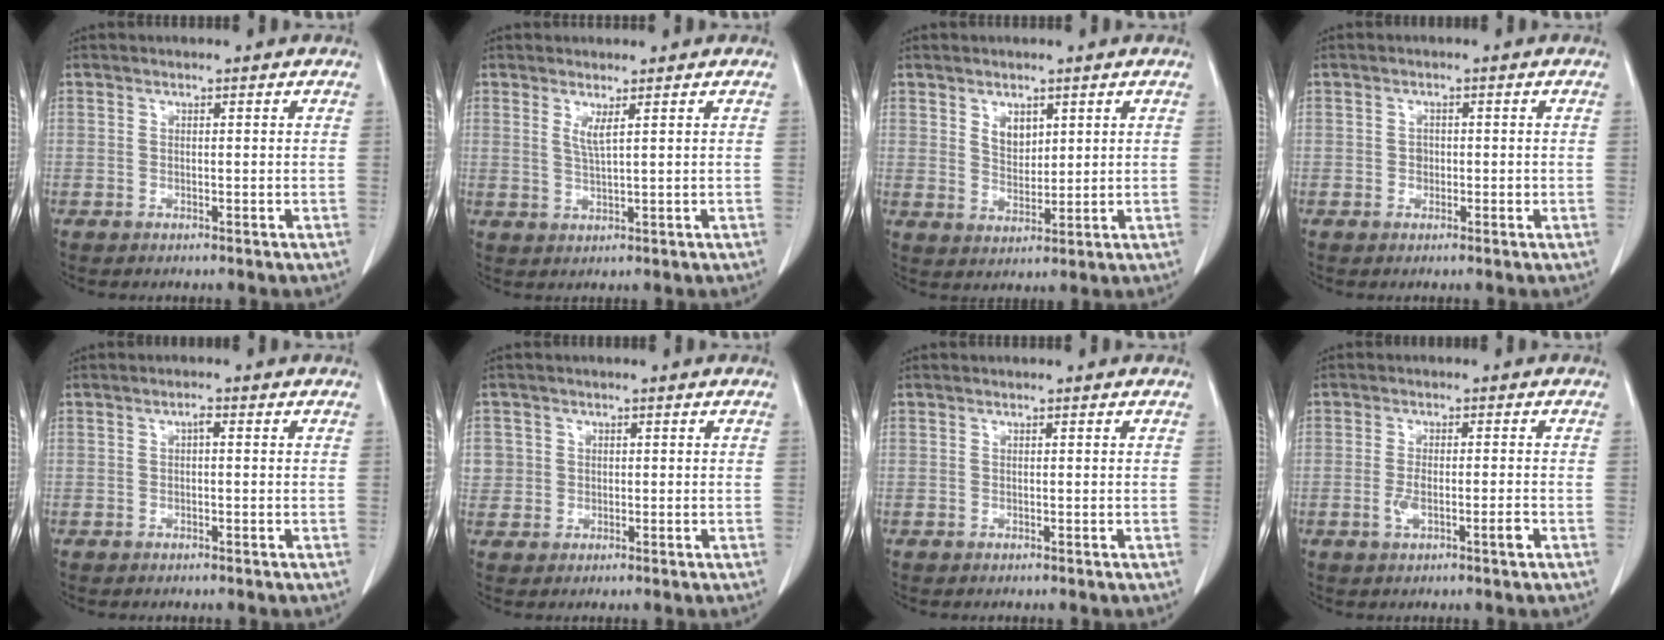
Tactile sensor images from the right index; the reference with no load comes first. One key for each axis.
{"total": 2.1, "fx": 1.1, "fy": -0.2, "fz": 1.8, "tx": -0.040, "ty": -0.009, "tz": 0.024}
{"total": 3.5, "fx": 1.8, "fy": 2.1, "fz": 2.1, "tx": -0.038, "ty": -0.002, "tz": 0.042}
{"total": 1.4, "fx": -0.1, "fy": 1.2, "fz": 0.6, "tx": -0.008, "ty": 0.004, "tz": -0.001}
{"total": 1.0, "fx": 0.1, "fy": 0.3, "fz": 0.9, "tx": -0.016, "ty": 0.003, "tz": 0.001}
{"total": 3.3, "fx": 0.7, "fy": 3.2, "fz": 0.2, "tx": 0.011, "ty": 0.005, "tz": 0.015}
{"total": 0.0}
{"total": 4.0, "fx": -1.5, "fy": 0.7, "fz": 3.6, "tx": -0.071, "ty": 0.002, "tz": -0.023}